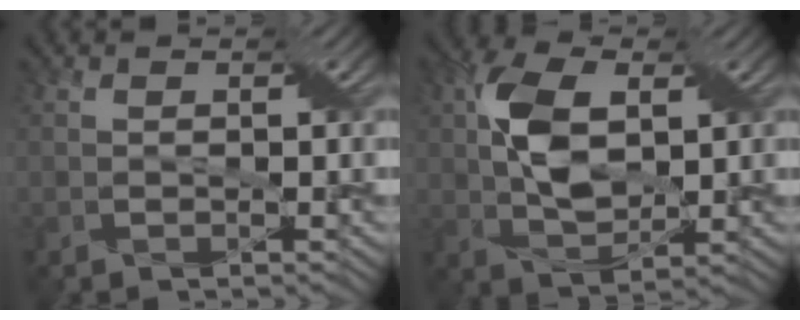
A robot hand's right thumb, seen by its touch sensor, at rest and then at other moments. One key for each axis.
{"total": 8.5, "fx": 1.6, "fy": 4.8, "fz": 6.8, "tx": -0.148, "ty": 0.009, "tz": 0.029}